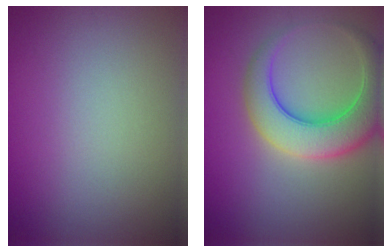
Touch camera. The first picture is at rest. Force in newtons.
{"total": 7.4, "press": 7.4, "slide": 0.3}